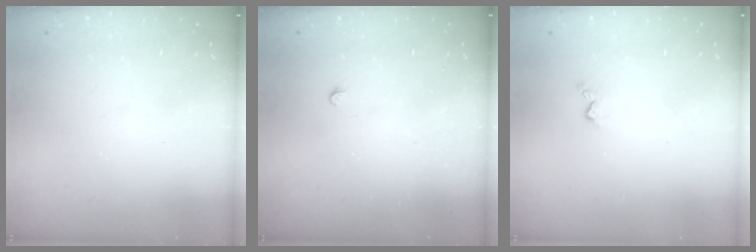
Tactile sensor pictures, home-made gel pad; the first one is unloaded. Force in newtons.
{"total": 2.3, "press": 2.3, "slide": 0.4}
{"total": 2.9, "press": 2.9, "slide": 0.5}